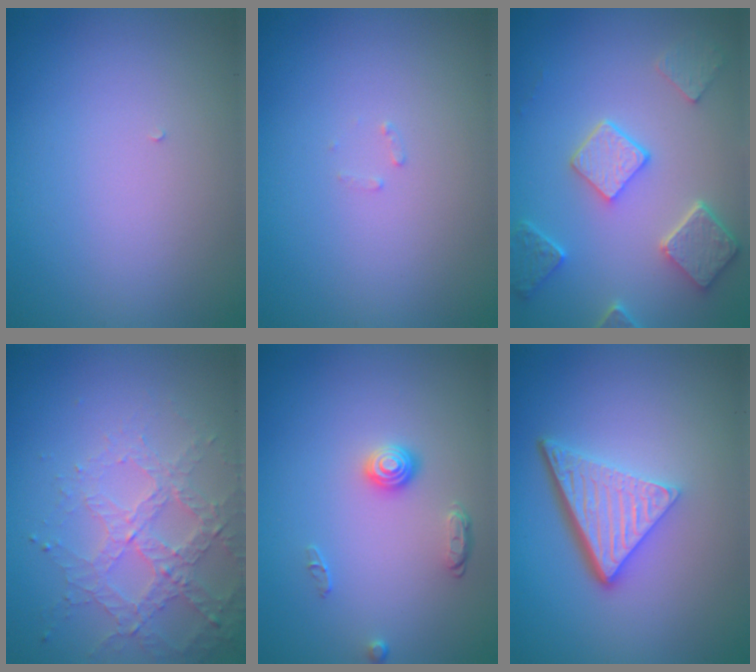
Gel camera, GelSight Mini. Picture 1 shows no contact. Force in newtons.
{"total": 0.6, "press": 0.6, "slide": 0.1}
{"total": 5.2, "press": 4.0, "slide": 3.2}
{"total": 3.2, "press": 3.2, "slide": 0.5}
{"total": 1.7, "press": 1.4, "slide": 1.0}
{"total": 5.3, "press": 3.6, "slide": 3.8}